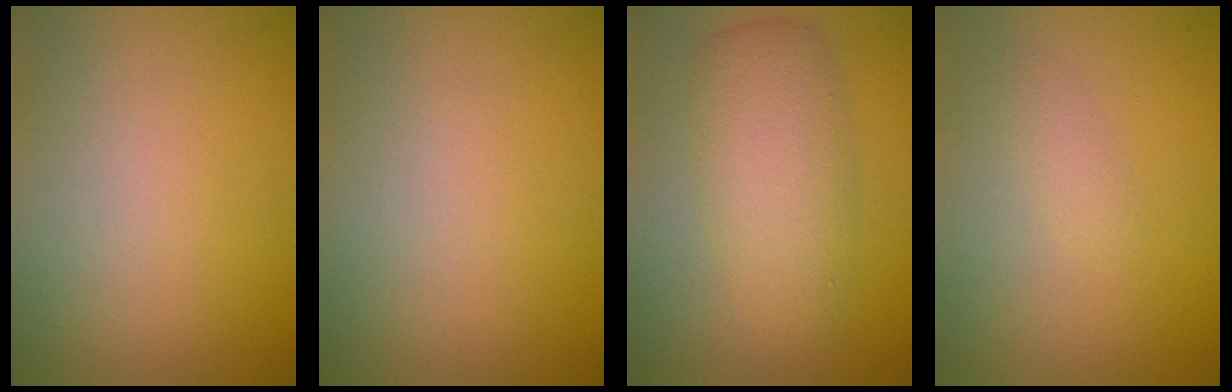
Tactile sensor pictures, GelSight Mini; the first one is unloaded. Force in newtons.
{"total": 0.0}
{"total": 4.6, "press": 4.6, "slide": 0.1}
{"total": 1.1, "press": 1.1, "slide": 0.1}